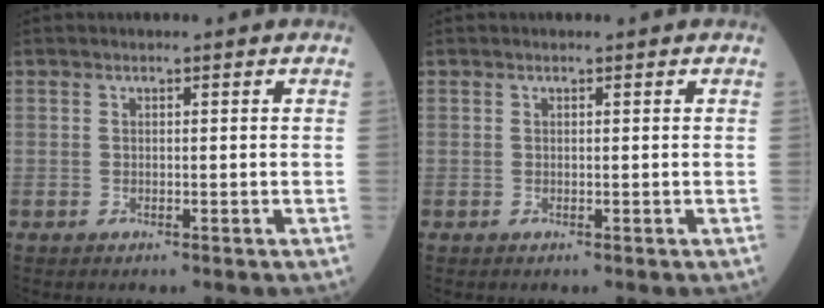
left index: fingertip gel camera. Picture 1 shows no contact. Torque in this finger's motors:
{"motor_torque": [-0.04, 0.04, 0.00, -0.01]}